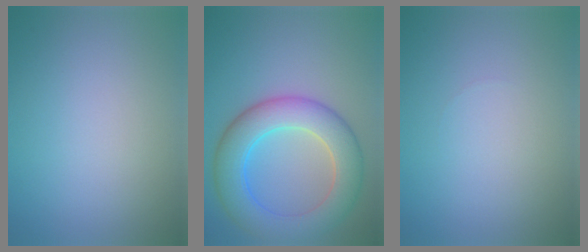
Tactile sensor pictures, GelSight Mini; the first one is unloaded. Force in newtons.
{"total": 7.9, "press": 7.9, "slide": 0.3}
{"total": 0.0}